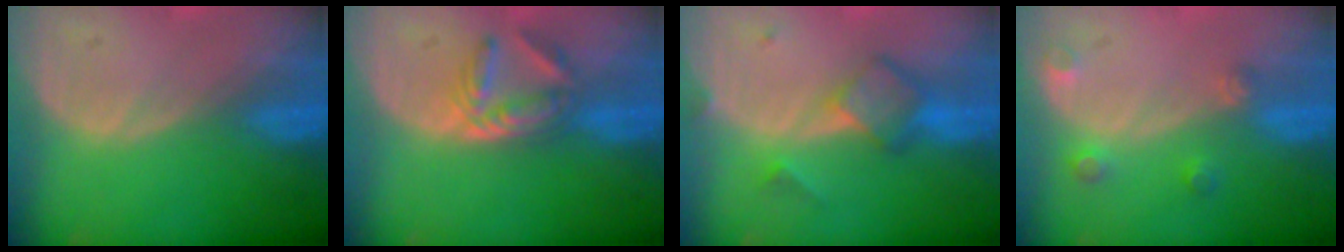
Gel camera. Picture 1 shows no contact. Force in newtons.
{"total": 5.9, "press": 4.9, "slide": 3.2}
{"total": 5.9, "press": 5.1, "slide": 3.0}
{"total": 2.6, "press": 2.6, "slide": 0.5}